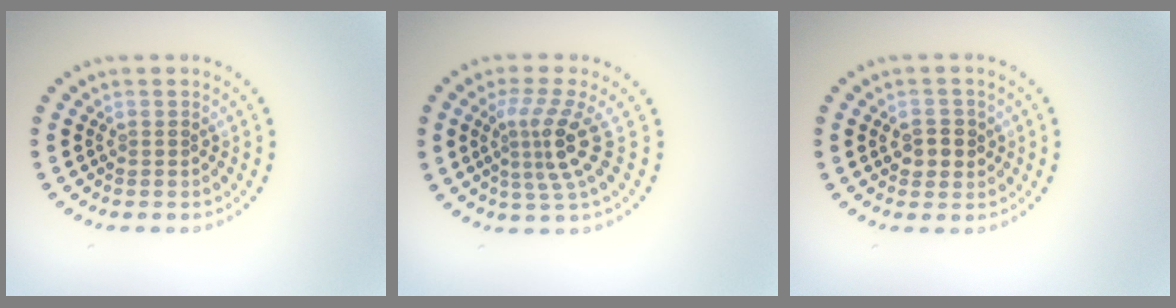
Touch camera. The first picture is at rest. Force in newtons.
{"total": 3.8, "press": 2.6, "slide": 2.8}
{"total": 2.4, "press": 2.3, "slide": 0.5}